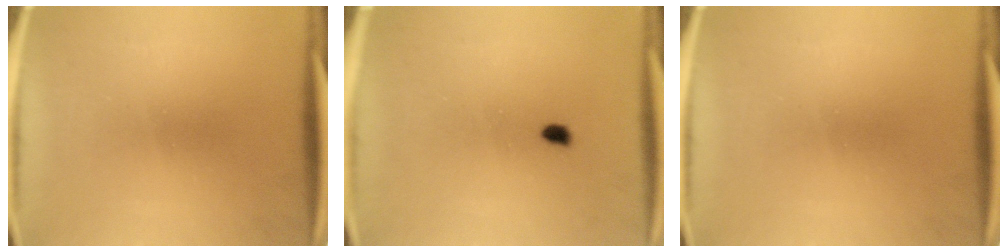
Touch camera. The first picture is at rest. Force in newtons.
{"total": 0.8}
{"total": 0.0}